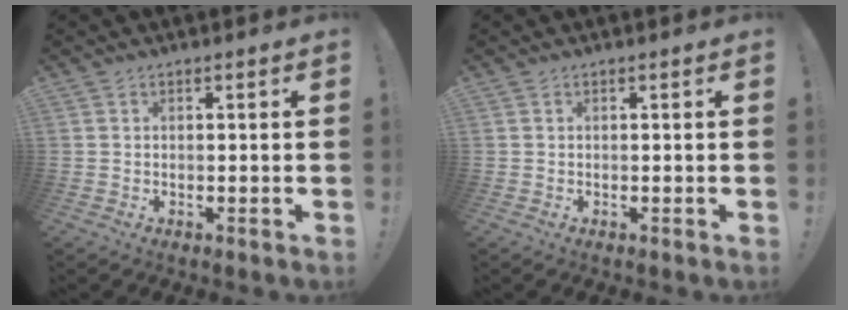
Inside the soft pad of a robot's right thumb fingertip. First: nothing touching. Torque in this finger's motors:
{"motor_torque": [0.00, 0.00, -0.01, -0.01, 0.00]}